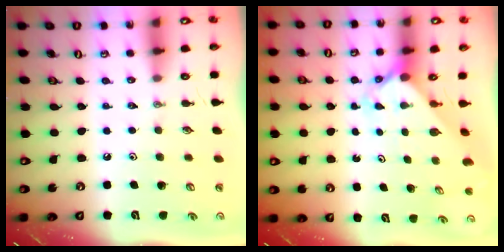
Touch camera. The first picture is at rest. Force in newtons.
{"total": 2.4, "press": 2.3, "slide": 0.3}